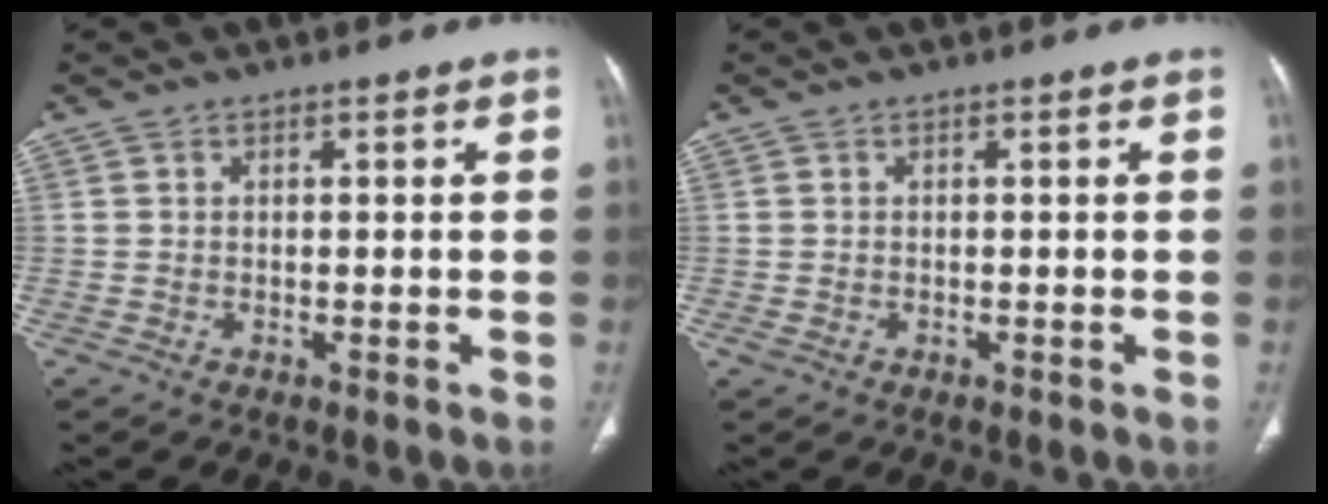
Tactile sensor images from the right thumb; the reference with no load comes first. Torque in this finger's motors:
{"motor_torque": [0.93, 0.82, 0.18, -0.65, 0.00]}